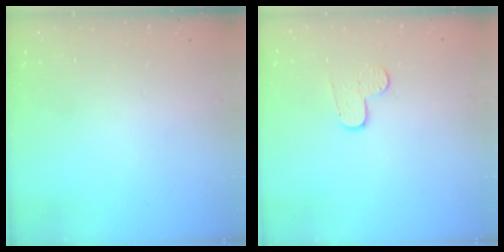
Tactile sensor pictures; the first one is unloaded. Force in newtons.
{"total": 5.7, "press": 5.7, "slide": 0.5}